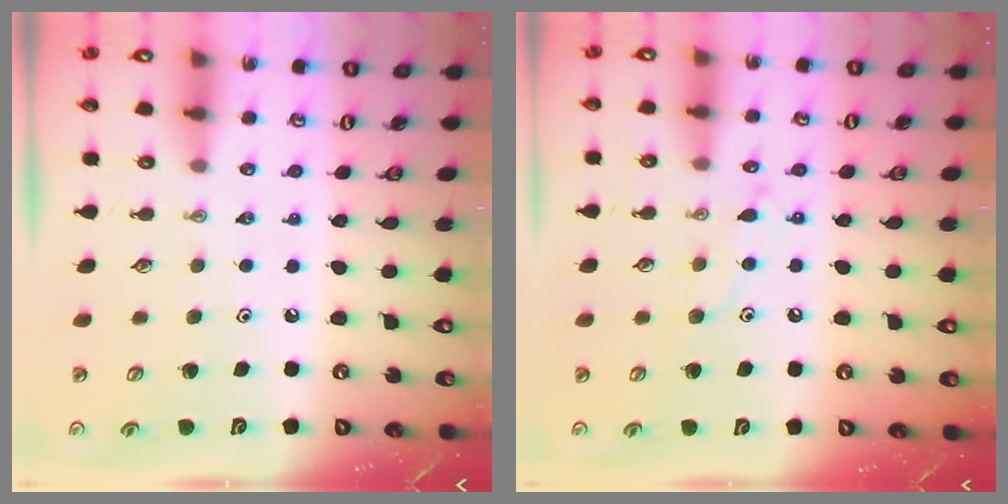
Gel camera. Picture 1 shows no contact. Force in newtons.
{"total": 7.9, "press": 7.9, "slide": 0.6}